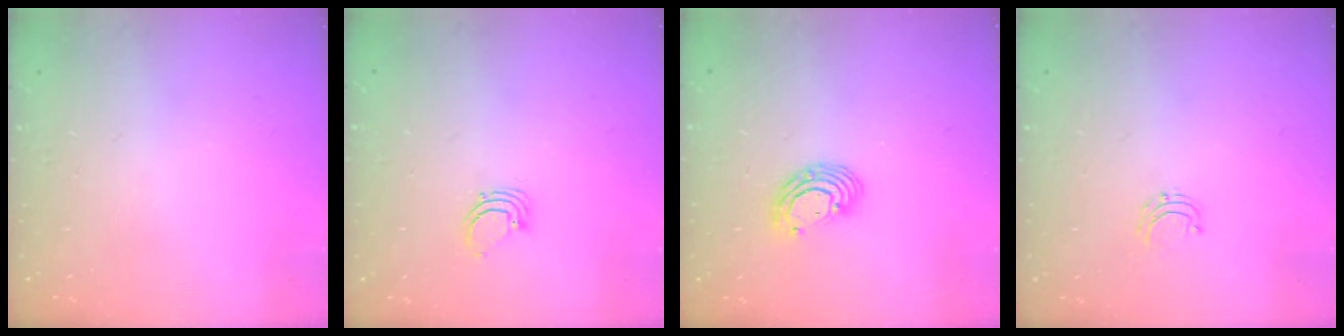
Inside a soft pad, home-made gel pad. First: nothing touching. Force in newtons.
{"total": 2.3, "press": 2.3, "slide": 0.1}
{"total": 7.2, "press": 7.2, "slide": 1.0}
{"total": 3.7, "press": 3.7, "slide": 0.3}